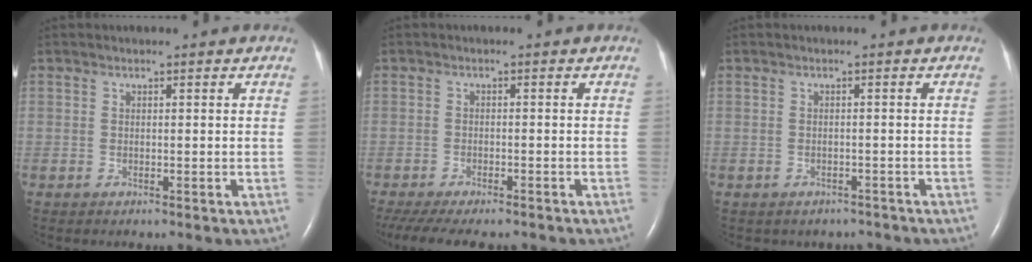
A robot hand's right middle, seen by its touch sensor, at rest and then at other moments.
{"total": 12.8, "force": [-10.6, 3.5, 6.2], "torque": [-0.131, -0.017, -0.146]}
{"total": 4.3, "force": [-3.7, 2.2, 0.2], "torque": [-0.004, 0.014, -0.040]}